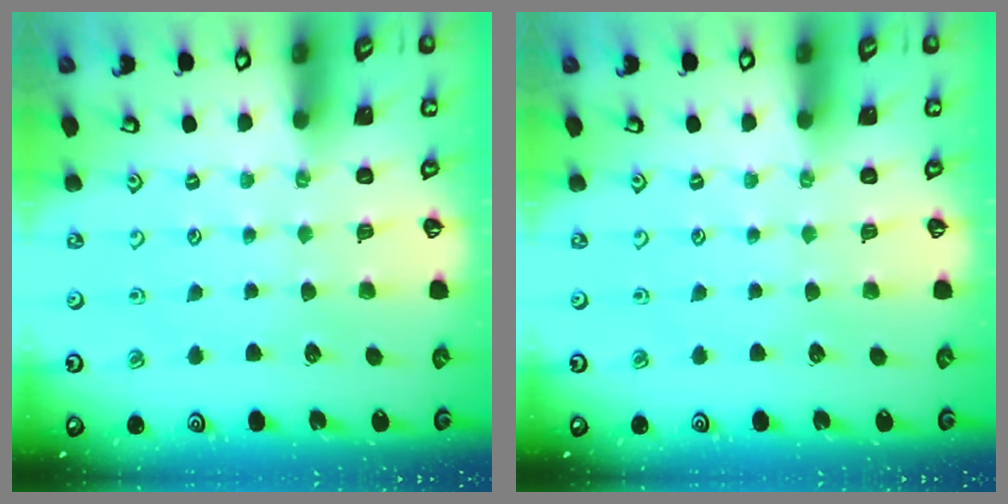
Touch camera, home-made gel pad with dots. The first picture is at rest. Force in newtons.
{"total": 0.0}